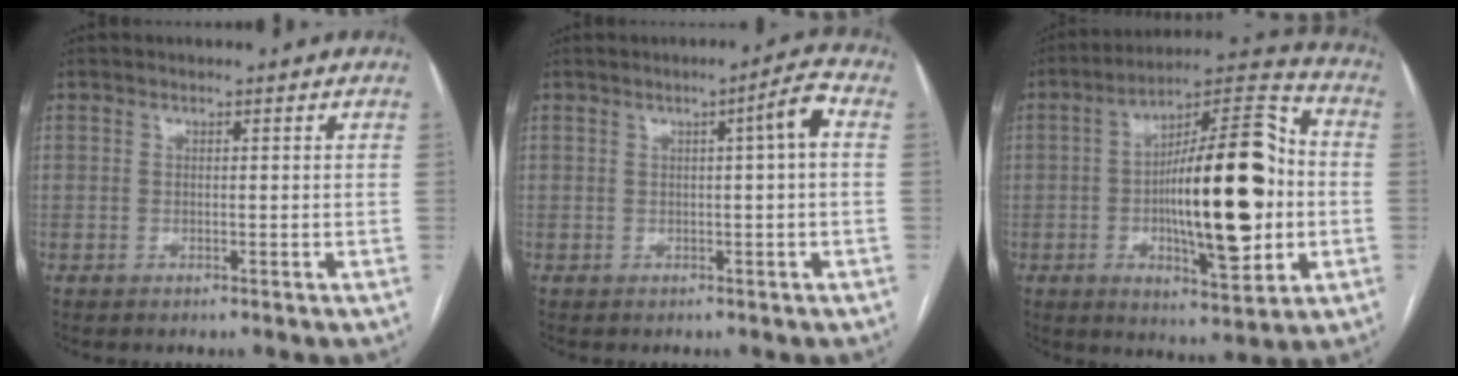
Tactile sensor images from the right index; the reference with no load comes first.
{"total": 3.7, "force": [0.3, -0.4, 3.6], "torque": [-0.051, 0.008, 0.004]}
{"total": 21.3, "force": [-1.7, 5.4, 20.5], "torque": [-0.329, 0.021, -0.024]}